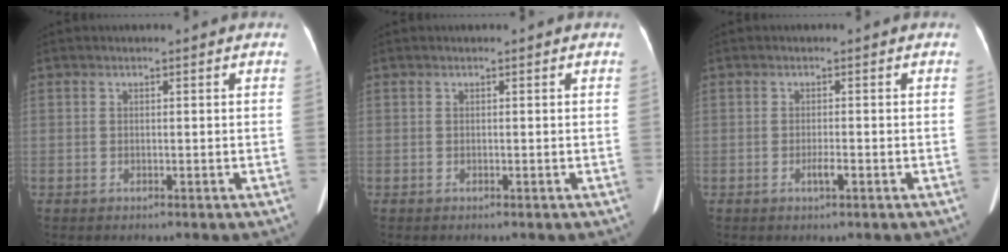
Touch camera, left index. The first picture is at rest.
{"total": 0.0}
{"total": 1.4, "force": [-0.8, 0.0, 1.2], "torque": [-0.024, -0.004, -0.012]}